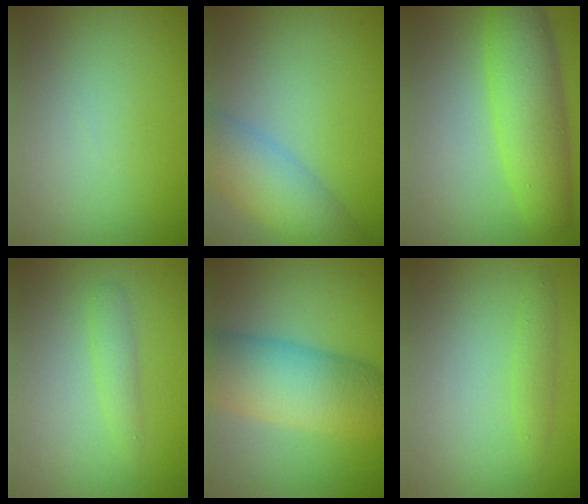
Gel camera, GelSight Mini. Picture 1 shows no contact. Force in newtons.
{"total": 5.7, "press": 5.7, "slide": 0.3}
{"total": 6.5, "press": 6.5, "slide": 0.1}
{"total": 1.4, "press": 1.4, "slide": 0.1}
{"total": 8.4, "press": 8.4, "slide": 0.1}
{"total": 1.3, "press": 1.3, "slide": 0.0}